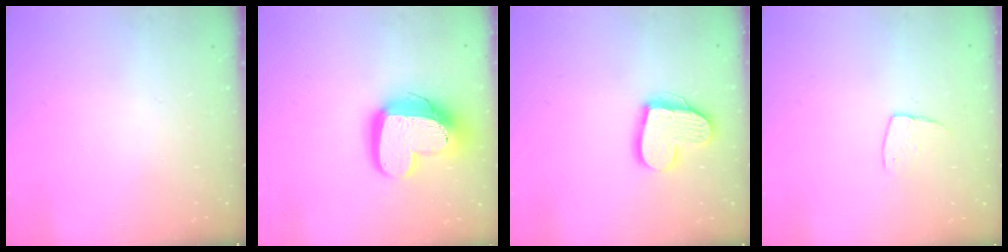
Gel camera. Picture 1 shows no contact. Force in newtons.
{"total": 16.6, "press": 16.6, "slide": 1.3}
{"total": 14.8, "press": 14.7, "slide": 1.3}
{"total": 6.0, "press": 6.0, "slide": 0.3}